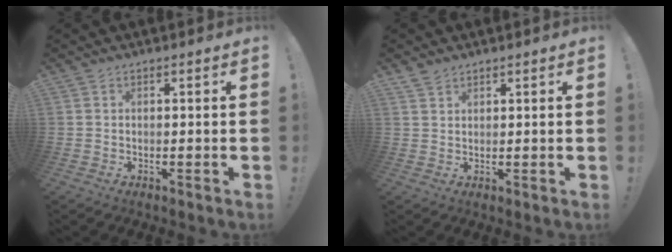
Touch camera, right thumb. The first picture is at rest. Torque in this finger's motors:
{"motor_torque": [-0.02, -0.01, 0.11, 0.01, 0.00]}